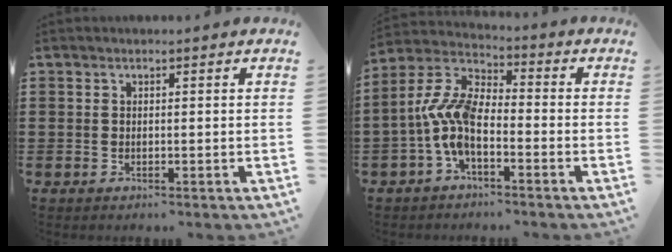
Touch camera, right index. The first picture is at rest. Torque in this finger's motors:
{"motor_torque": [1.74, 0.40, 0.78, 0.21]}